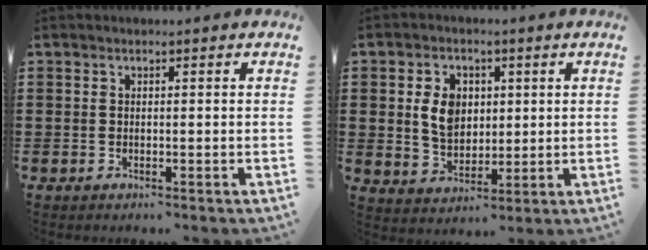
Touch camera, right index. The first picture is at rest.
{"total": 6.5, "force": [1.2, 5.0, 4.1], "torque": [-0.093, 0.011, 0.017]}